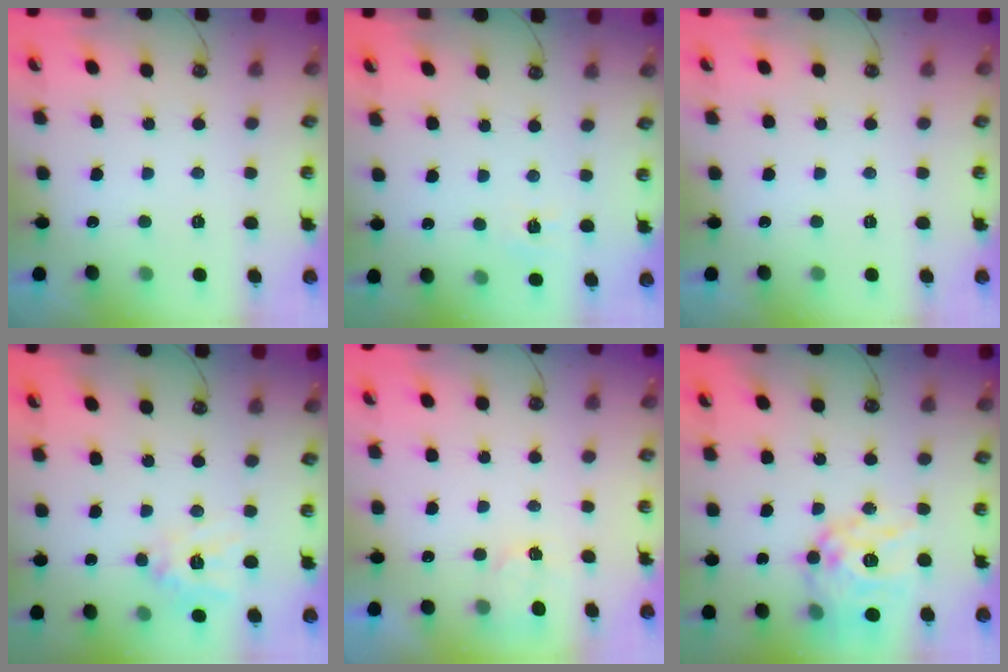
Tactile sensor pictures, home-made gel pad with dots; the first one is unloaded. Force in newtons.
{"total": 5.6, "press": 5.6, "slide": 0.7}
{"total": 0.0}
{"total": 12.1, "press": 12.1, "slide": 1.1}
{"total": 2.6, "press": 2.5, "slide": 0.4}
{"total": 14.8, "press": 14.8, "slide": 1.2}